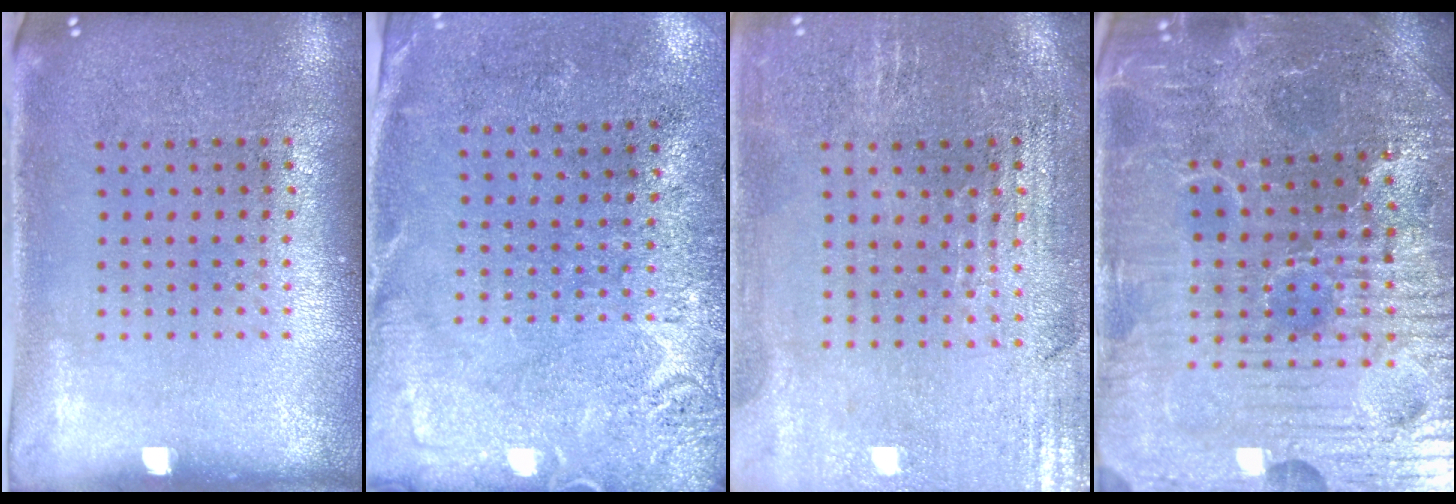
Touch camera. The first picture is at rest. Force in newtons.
{"total": 2.8, "press": 2.4, "slide": 1.4}
{"total": 0.9, "press": 0.8, "slide": 0.4}
{"total": 5.8, "press": 5.6, "slide": 1.8}